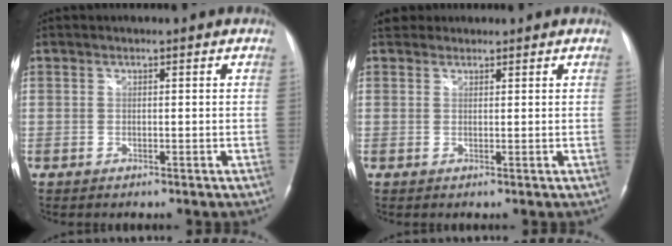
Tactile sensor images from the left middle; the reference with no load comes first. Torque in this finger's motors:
{"motor_torque": [0.14, -0.12, -0.08, 0.01]}